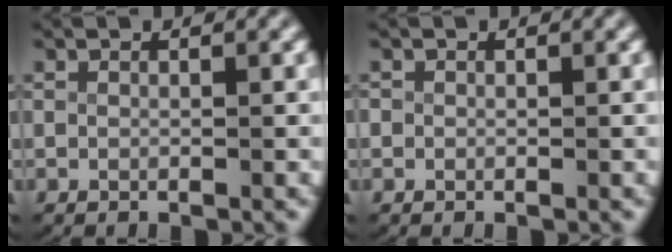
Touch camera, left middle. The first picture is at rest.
{"total": 0.7, "force": [0.0, 0.7, 0.2], "torque": [-0.012, -0.006, 0.002]}